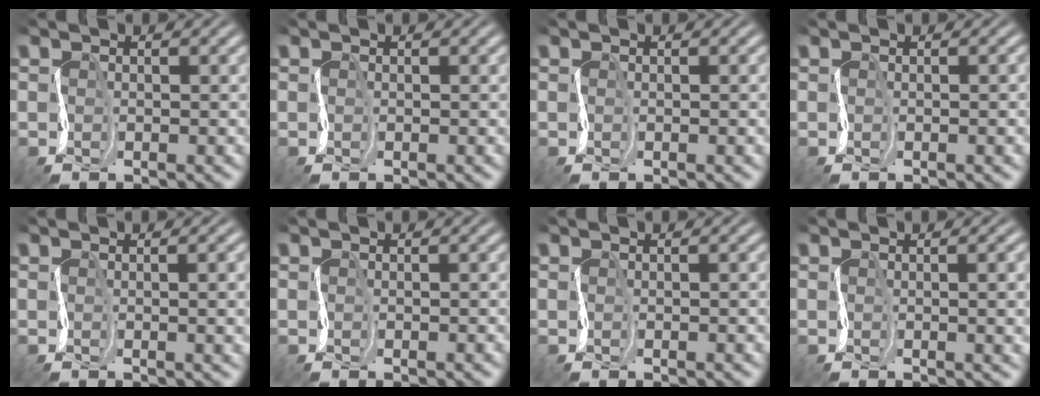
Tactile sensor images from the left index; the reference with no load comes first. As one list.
[{"total": 0.0}, {"total": 0.8, "force": [0.0, 0.3, 0.8], "torque": [-0.002, 0.004, -0.001]}, {"total": 3.1, "force": [0.1, 1.4, 2.8], "torque": [-0.021, 0.012, -0.005]}, {"total": 6.3, "force": [0.6, 3.0, 5.5], "torque": [-0.041, 0.024, 0.000]}, {"total": 0.9, "force": [-0.1, 0.4, 0.8], "torque": [0.000, 0.002, -0.005]}, {"total": 1.6, "force": [0.1, 0.7, 1.4], "torque": [-0.006, 0.007, -0.006]}, {"total": 7.0, "force": [0.6, 3.5, 6.1], "torque": [-0.049, 0.023, 0.001]}]